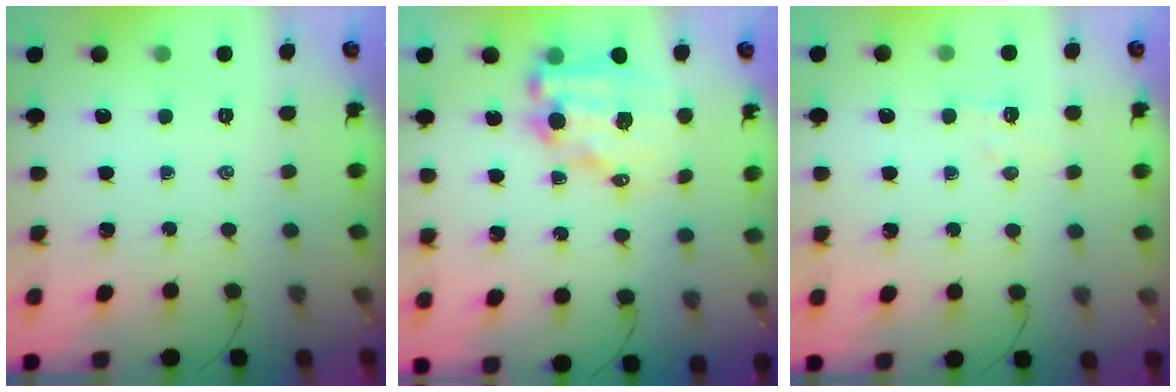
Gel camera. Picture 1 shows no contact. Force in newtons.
{"total": 11.0, "press": 10.7, "slide": 2.7}
{"total": 5.0, "press": 4.8, "slide": 1.3}